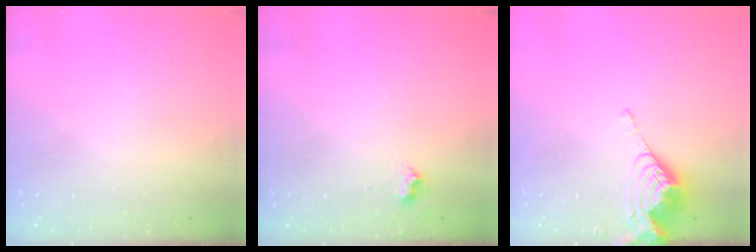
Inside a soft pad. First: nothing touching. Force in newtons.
{"total": 4.1, "press": 4.0, "slide": 0.6}
{"total": 6.9, "press": 6.9, "slide": 0.6}